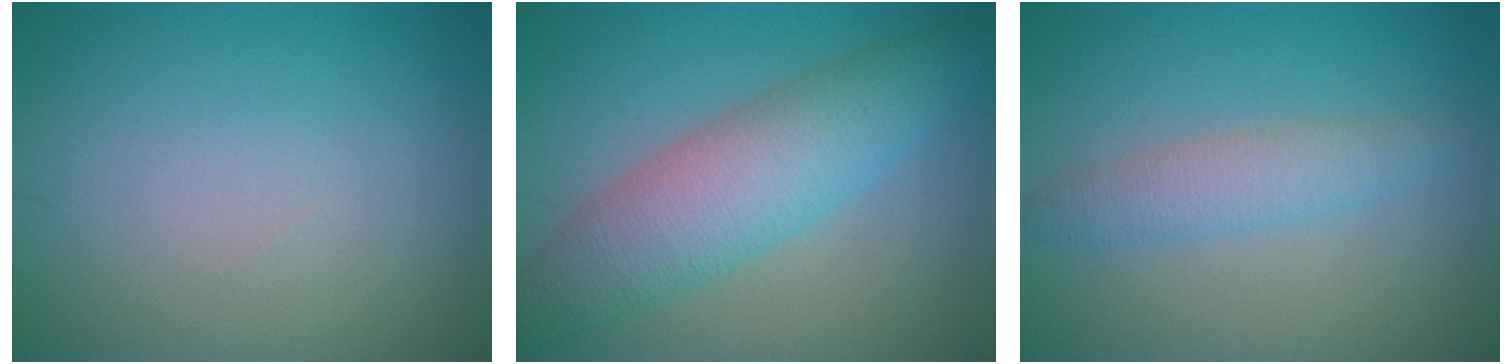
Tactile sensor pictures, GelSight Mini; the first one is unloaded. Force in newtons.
{"total": 7.1, "press": 7.1, "slide": 0.4}
{"total": 2.7, "press": 2.7, "slide": 0.0}